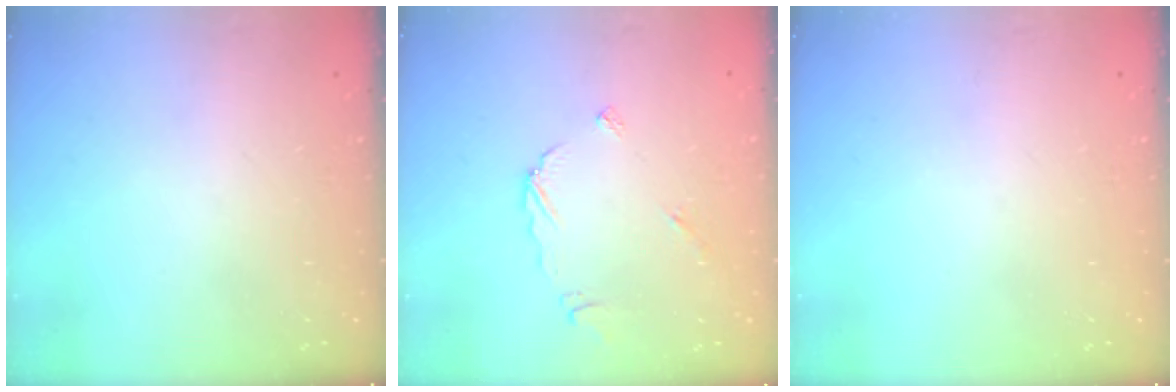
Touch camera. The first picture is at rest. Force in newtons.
{"total": 4.9, "press": 4.9, "slide": 0.4}
{"total": 0.0}